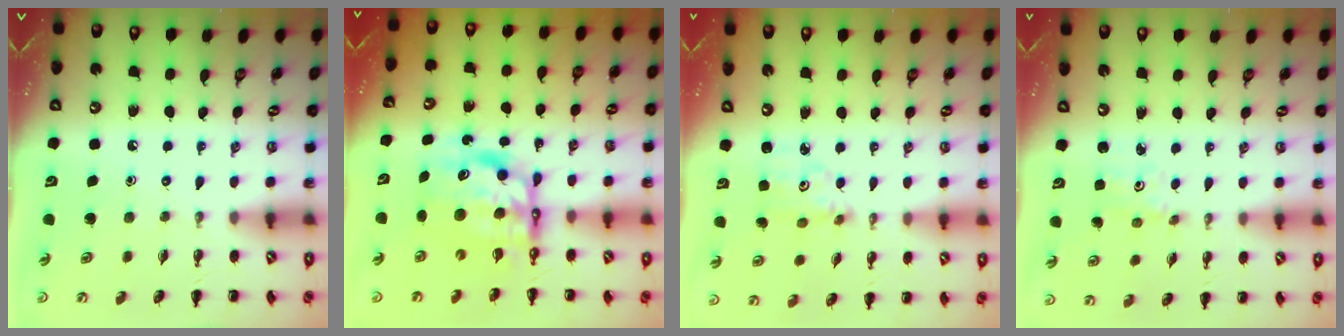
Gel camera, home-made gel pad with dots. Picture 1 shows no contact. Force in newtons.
{"total": 9.6, "press": 9.3, "slide": 2.6}
{"total": 2.7, "press": 2.7, "slide": 0.3}
{"total": 0.9, "press": 0.8, "slide": 0.4}